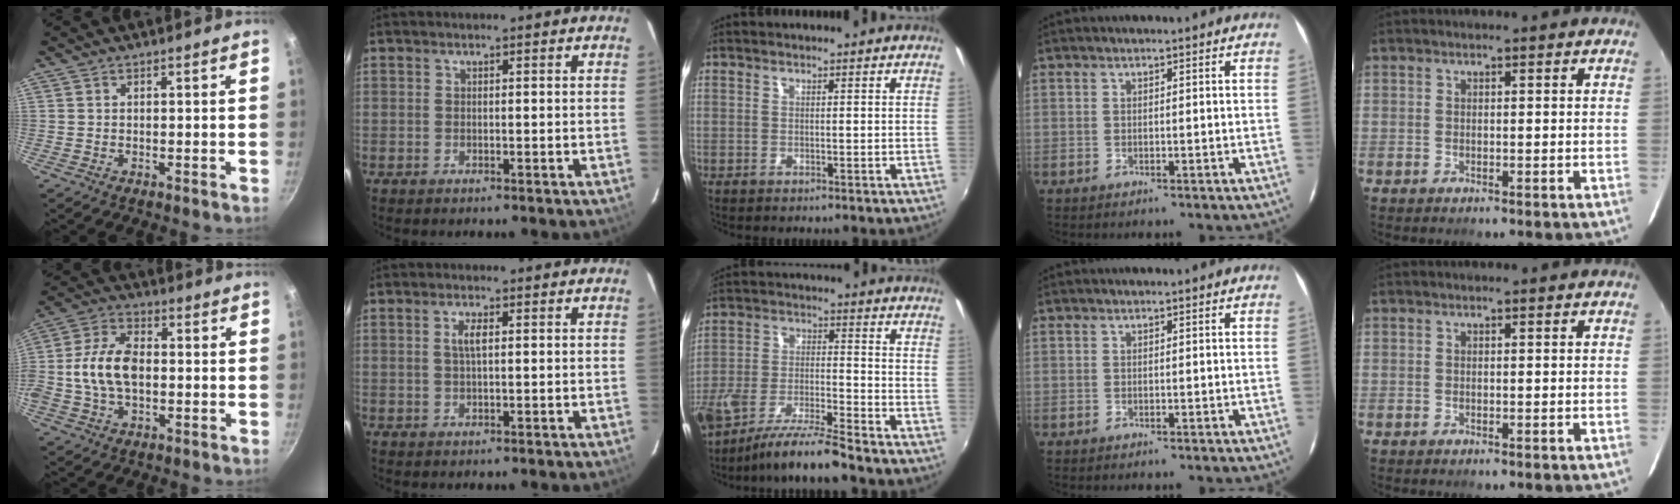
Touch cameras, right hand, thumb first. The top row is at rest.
{"thumb": {"total": 11.4, "force": [-0.7, 7.1, 8.9], "torque": [-0.167, 0.025, -0.024]}, "index": {"total": 2.3, "force": [0.6, 0.6, 2.2], "torque": [-0.044, 0.003, 0.011]}, "middle": {"total": 11.7, "force": [-9.5, 0.6, 6.7], "torque": [-0.139, -0.014, -0.174]}}